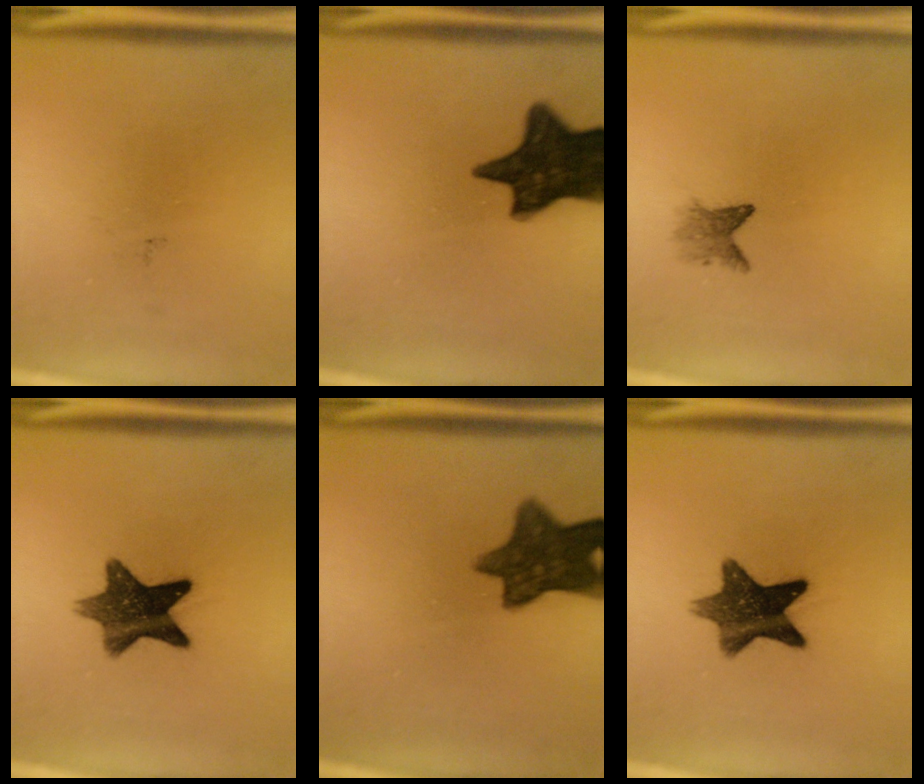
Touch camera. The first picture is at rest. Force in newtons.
{"total": 15.1}
{"total": 2.2}
{"total": 11.2}
{"total": 11.0}
{"total": 11.2}